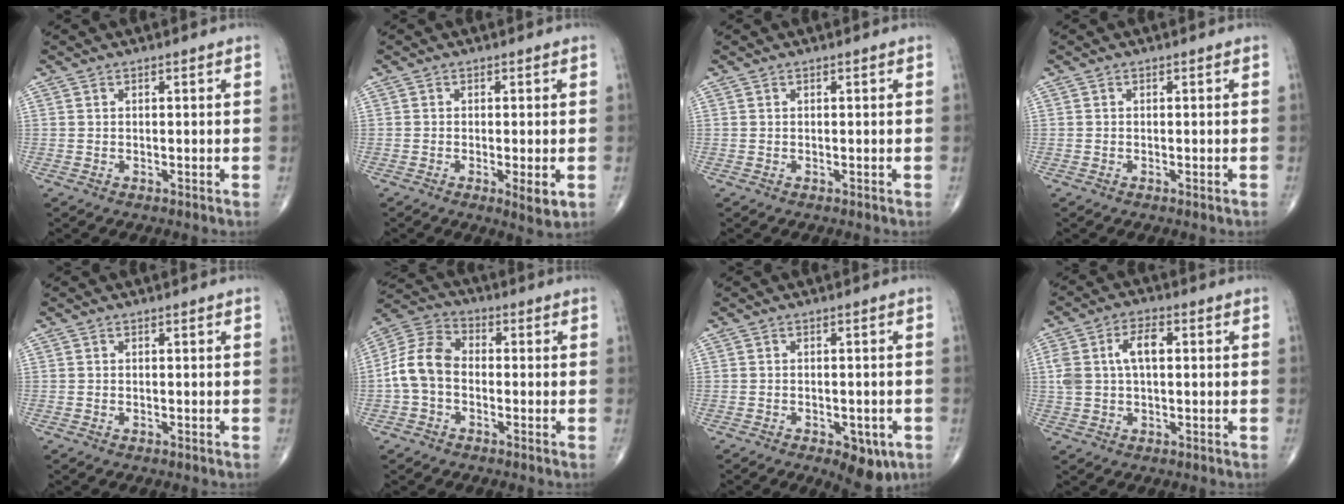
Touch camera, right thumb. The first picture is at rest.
{"total": 3.9, "force": [-1.0, 1.0, 3.6], "torque": [-0.059, -0.011, -0.019]}
{"total": 0.0}
{"total": 0.5, "force": [-0.3, 0.1, 0.4], "torque": [-0.009, -0.001, -0.005]}
{"total": 0.0}
{"total": 9.1, "force": [-1.4, 6.5, 6.3], "torque": [-0.117, 0.029, -0.042]}
{"total": 6.7, "force": [-3.1, 3.3, 4.9], "torque": [-0.054, 0.006, -0.034]}
{"total": 7.9, "force": [1.3, 4.3, 6.5], "torque": [-0.135, 0.022, 0.027]}